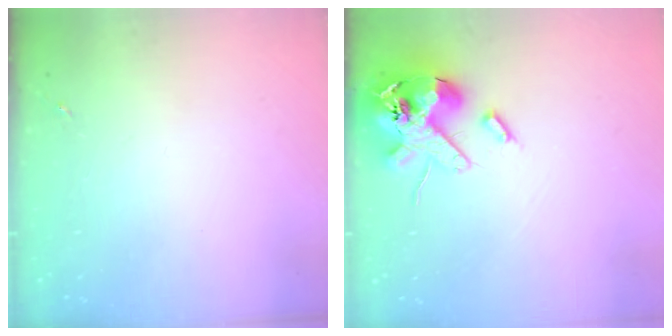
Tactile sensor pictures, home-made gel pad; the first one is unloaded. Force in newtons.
{"total": 15.7, "press": 15.5, "slide": 2.7}